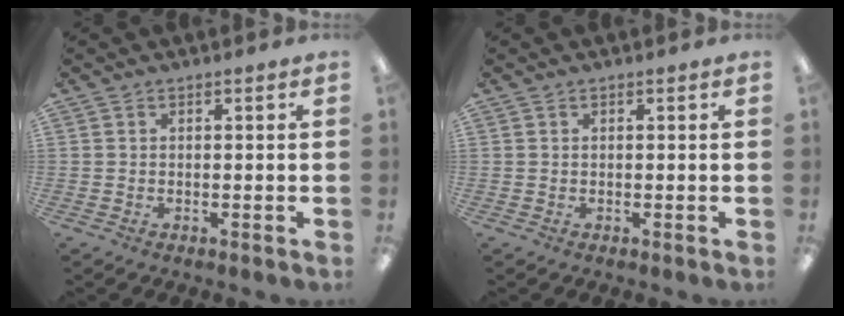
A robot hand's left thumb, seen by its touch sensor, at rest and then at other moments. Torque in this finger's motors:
{"motor_torque": [-0.03, 0.03, -0.01, 0.01, 0.00]}